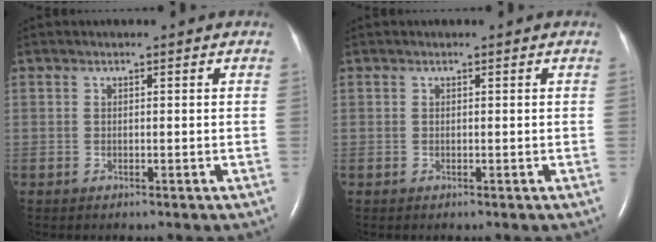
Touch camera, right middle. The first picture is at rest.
{"total": 0.0}